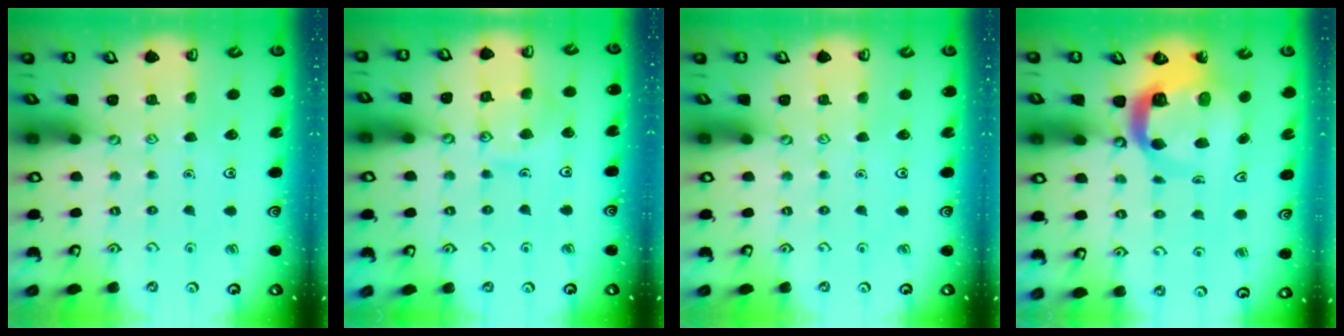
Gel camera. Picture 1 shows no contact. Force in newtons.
{"total": 9.4, "press": 9.4, "slide": 0.8}
{"total": 0.0}
{"total": 9.3, "press": 9.2, "slide": 1.3}